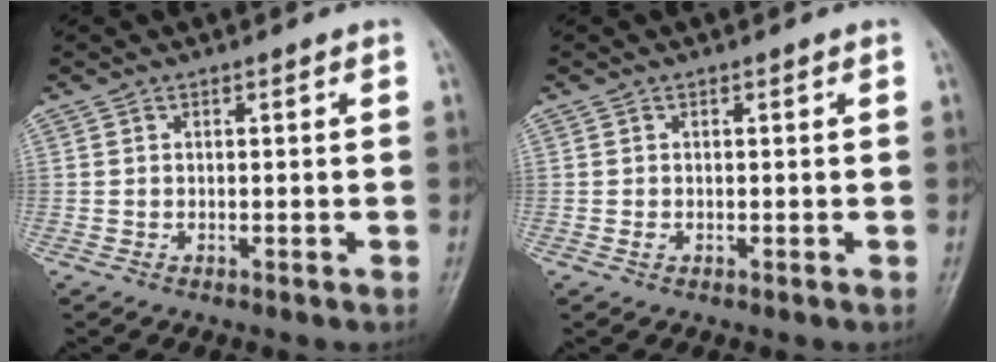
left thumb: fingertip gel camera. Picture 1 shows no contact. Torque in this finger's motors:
{"motor_torque": [0.23, -0.07, 0.23, 0.06, 0.00]}